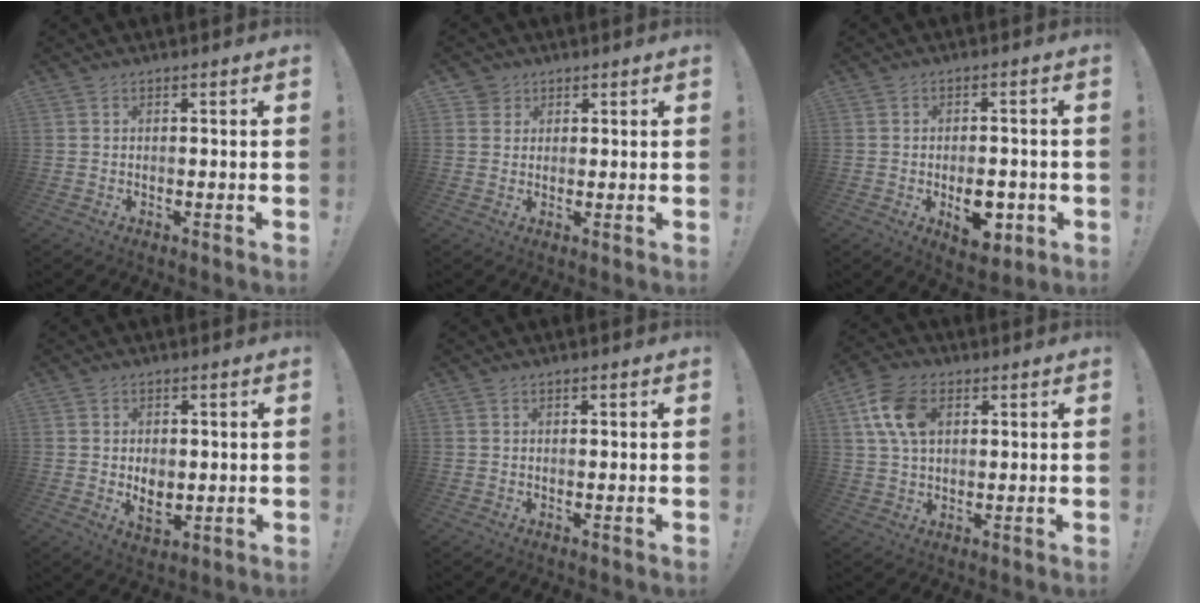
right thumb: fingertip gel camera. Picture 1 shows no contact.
{"total": 2.9, "force": [1.7, 2.3, 0.3], "torque": [-0.007, -0.005, 0.031]}
{"total": 8.5, "force": [-2.9, 4.9, 6.3], "torque": [-0.083, 0.013, -0.040]}
{"total": 4.9, "force": [0.3, 3.8, 3.1], "torque": [-0.035, -0.001, 0.007]}
{"total": 0.0}
{"total": 11.8, "force": [3.8, 7.9, 7.9], "torque": [-0.157, 0.006, 0.072]}